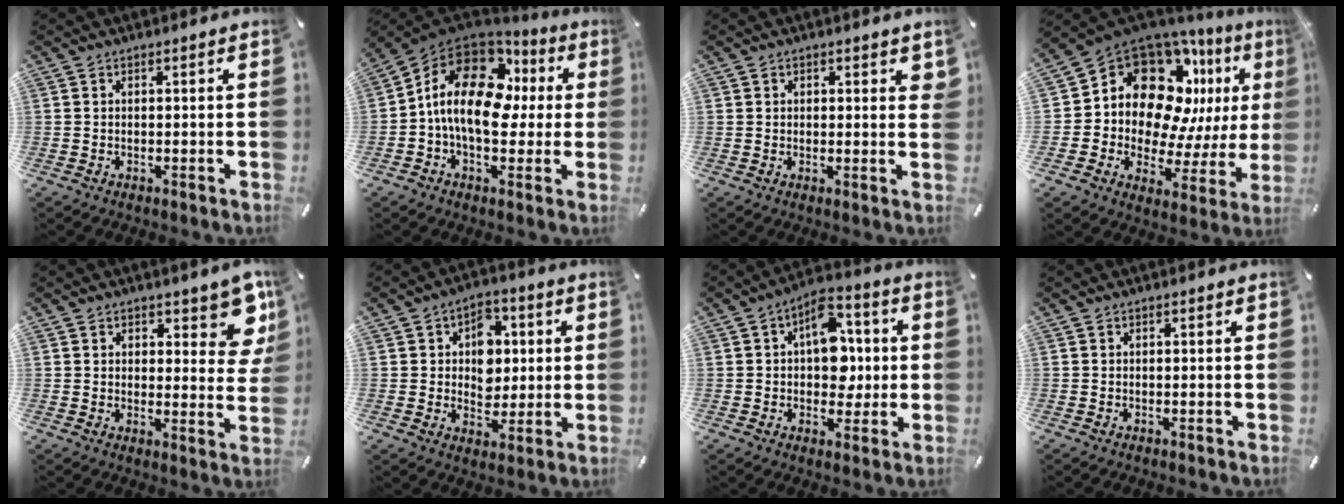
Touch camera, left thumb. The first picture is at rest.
{"total": 16.9, "force": [1.8, 11.2, 12.5], "torque": [-0.246, 0.001, 0.026]}
{"total": 1.7, "force": [0.9, 1.1, 0.9], "torque": [-0.002, -0.003, 0.013]}
{"total": 17.1, "force": [7.6, 12.4, 9.1], "torque": [-0.158, -0.076, 0.136]}
{"total": 9.9, "force": [5.9, 4.8, 6.4], "torque": [-0.053, -0.038, 0.097]}
{"total": 9.1, "force": [1.0, 7.6, 4.8], "torque": [-0.061, 0.003, 0.016]}
{"total": 11.8, "force": [1.5, 8.3, 8.3], "torque": [-0.103, 0.003, 0.026]}
{"total": 0.0}